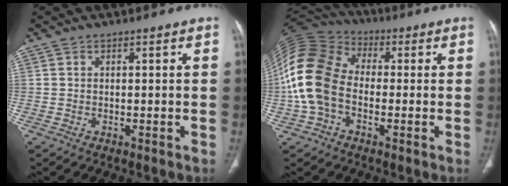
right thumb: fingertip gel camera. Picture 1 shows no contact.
{"total": 16.2, "force": [-2.0, 11.4, 11.3], "torque": [-0.242, 0.034, -0.045]}